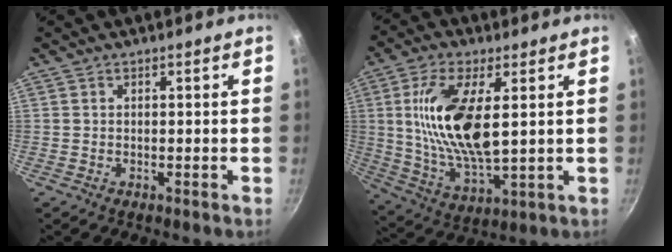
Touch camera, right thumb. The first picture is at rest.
{"total": 16.7, "force": [3.2, 6.8, 14.9], "torque": [-0.287, -0.015, 0.065]}